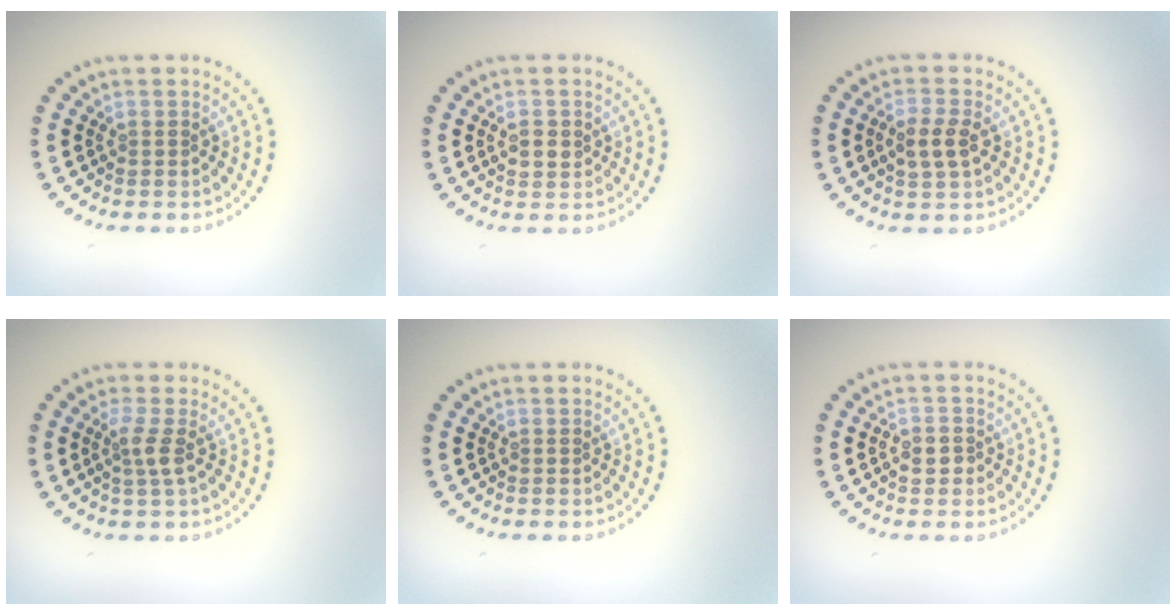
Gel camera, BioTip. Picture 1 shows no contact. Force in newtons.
{"total": 1.5, "press": 1.5, "slide": 0.4}
{"total": 2.4, "press": 2.3, "slide": 0.6}
{"total": 1.8, "press": 1.4, "slide": 1.2}
{"total": 0.0}
{"total": 1.5, "press": 1.5, "slide": 0.1}